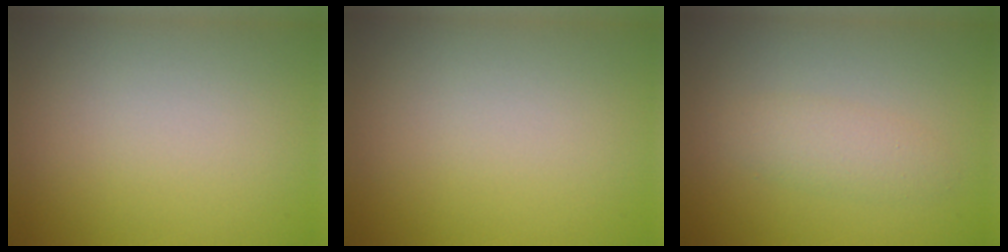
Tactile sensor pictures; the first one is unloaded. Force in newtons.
{"total": 0.0}
{"total": 1.9, "press": 1.9, "slide": 0.1}